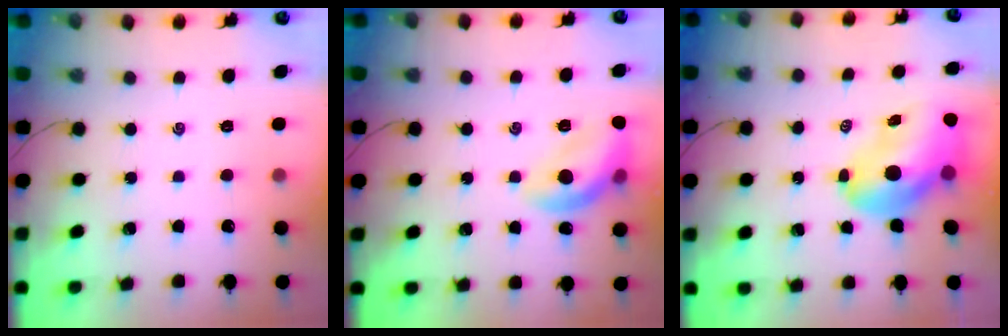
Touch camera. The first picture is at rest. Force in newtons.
{"total": 11.1, "press": 11.1, "slide": 0.5}
{"total": 10.4, "press": 10.0, "slide": 3.1}